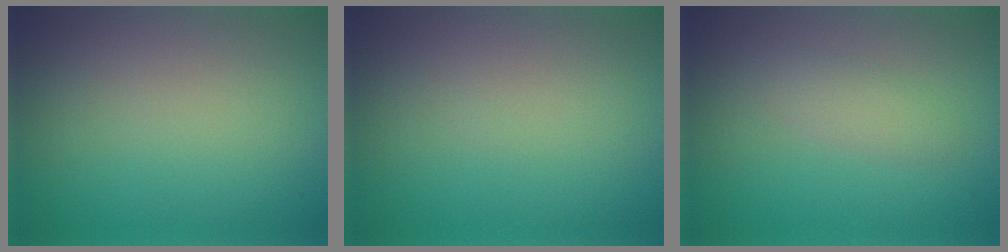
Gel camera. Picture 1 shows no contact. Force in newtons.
{"total": 0.0}
{"total": 1.6, "press": 1.6, "slide": 0.0}